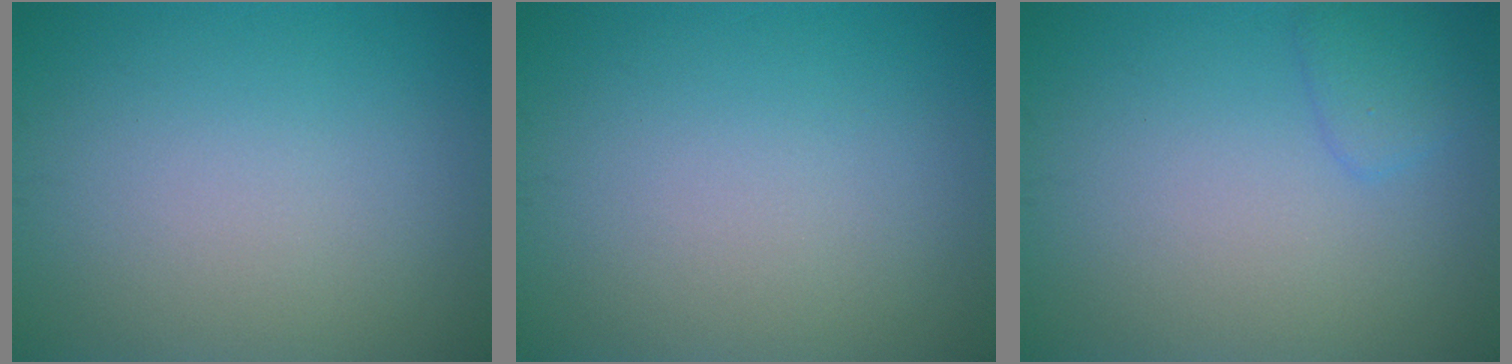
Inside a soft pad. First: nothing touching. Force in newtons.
{"total": 0.0}
{"total": 1.5, "press": 1.5, "slide": 0.0}